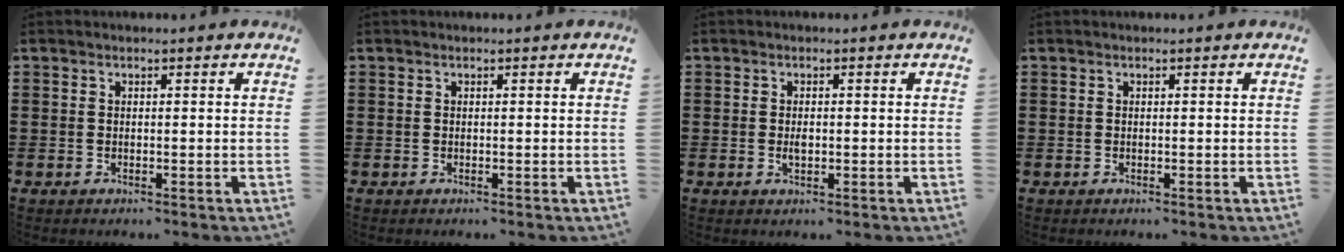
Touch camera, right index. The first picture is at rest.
{"total": 0.0}
{"total": 1.5, "force": [-0.1, 0.8, 1.3], "torque": [-0.027, 0.002, -0.002]}
{"total": 0.0}